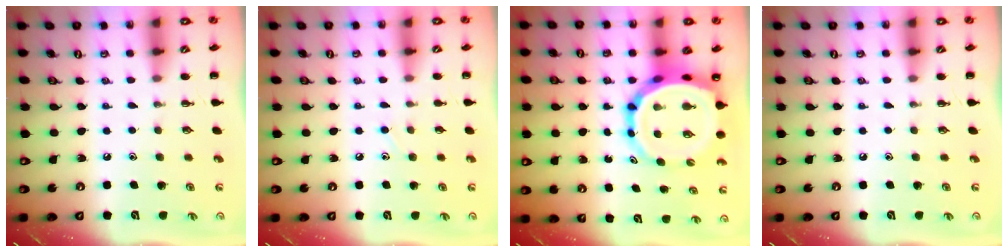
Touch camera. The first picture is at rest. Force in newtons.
{"total": 5.4, "press": 5.0, "slide": 1.9}
{"total": 13.9, "press": 13.3, "slide": 3.9}
{"total": 0.0}